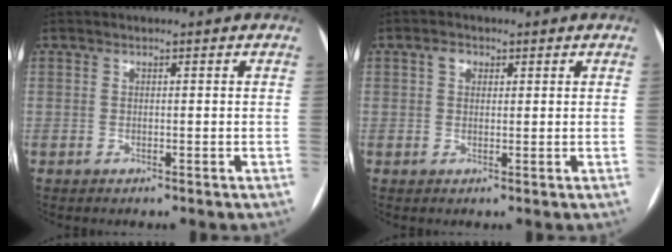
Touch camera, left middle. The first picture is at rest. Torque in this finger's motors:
{"motor_torque": [0.27, -0.25, 0.22, 0.04]}